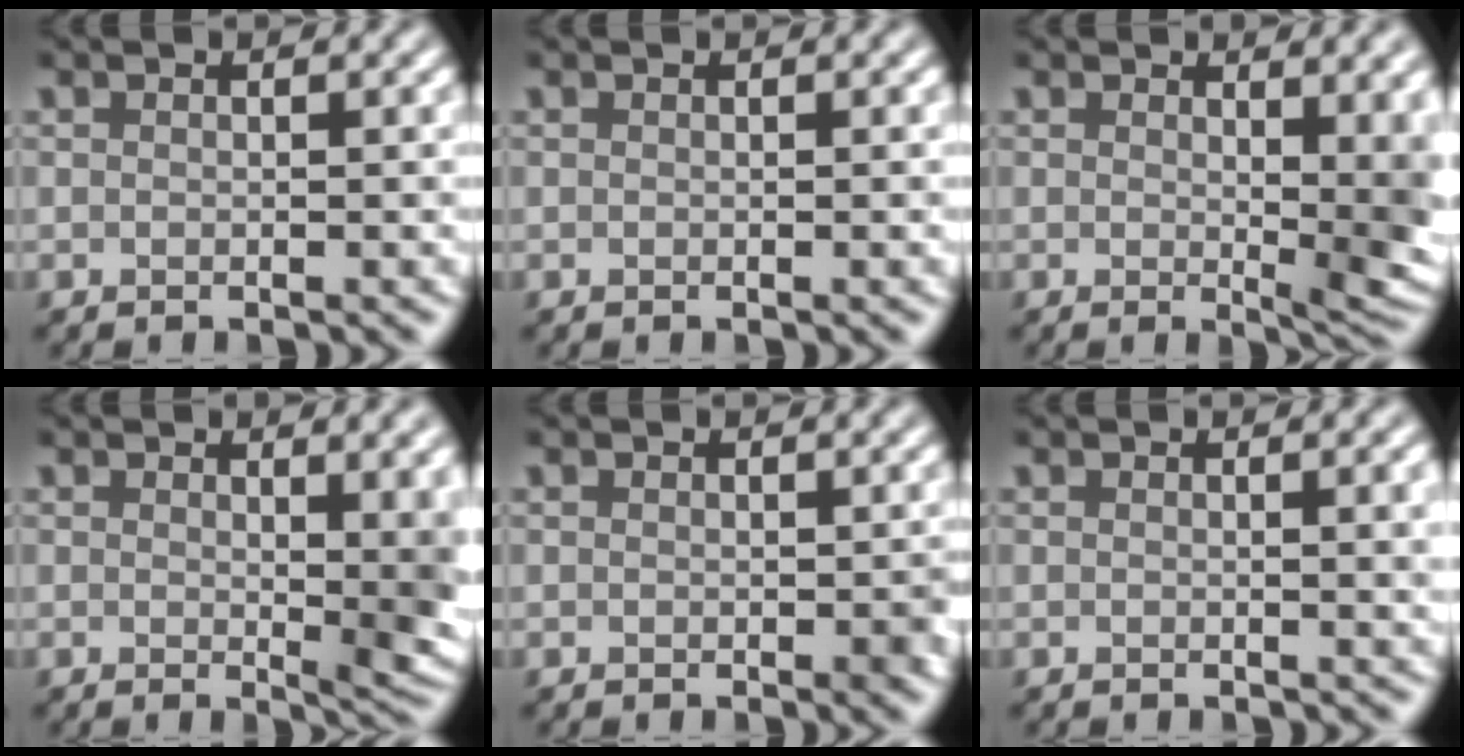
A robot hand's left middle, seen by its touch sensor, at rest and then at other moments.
{"total": 0.0}
{"total": 6.6, "force": [1.1, 2.3, 6.1], "torque": [-0.066, -0.016, 0.025]}
{"total": 5.2, "force": [0.9, 1.4, 4.9], "torque": [-0.059, -0.011, 0.020]}
{"total": 1.0, "force": [0.0, 0.6, 0.7], "torque": [-0.010, -0.002, 0.000]}
{"total": 2.1, "force": [0.5, 0.5, 2.0], "torque": [-0.021, 0.002, 0.008]}